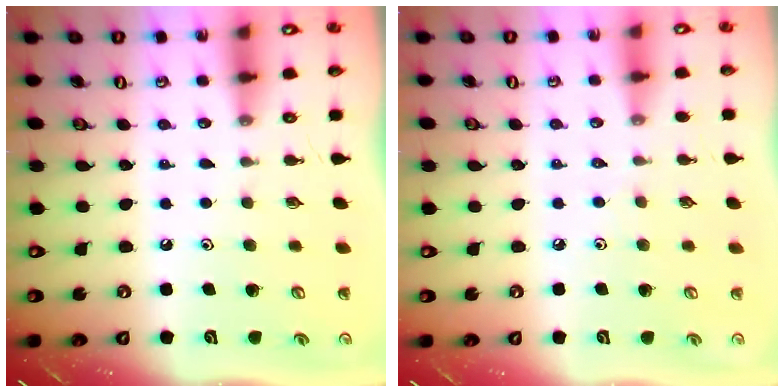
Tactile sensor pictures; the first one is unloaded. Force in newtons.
{"total": 2.9, "press": 2.8, "slide": 0.6}